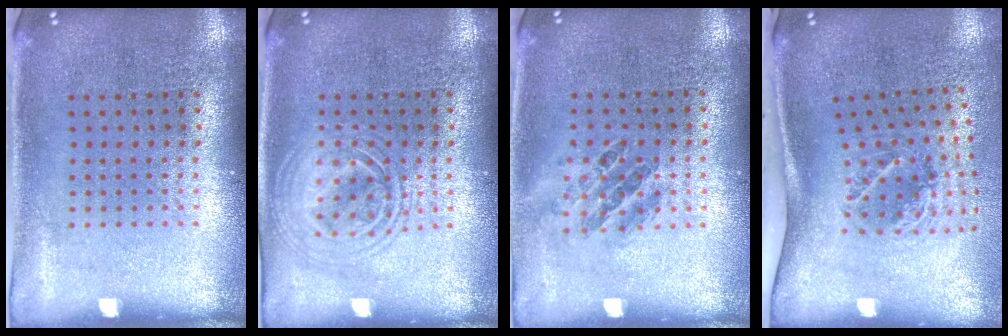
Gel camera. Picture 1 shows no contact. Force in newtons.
{"total": 1.7, "press": 1.7, "slide": 0.3}
{"total": 1.1, "press": 1.0, "slide": 0.5}
{"total": 2.1, "press": 1.3, "slide": 1.7}